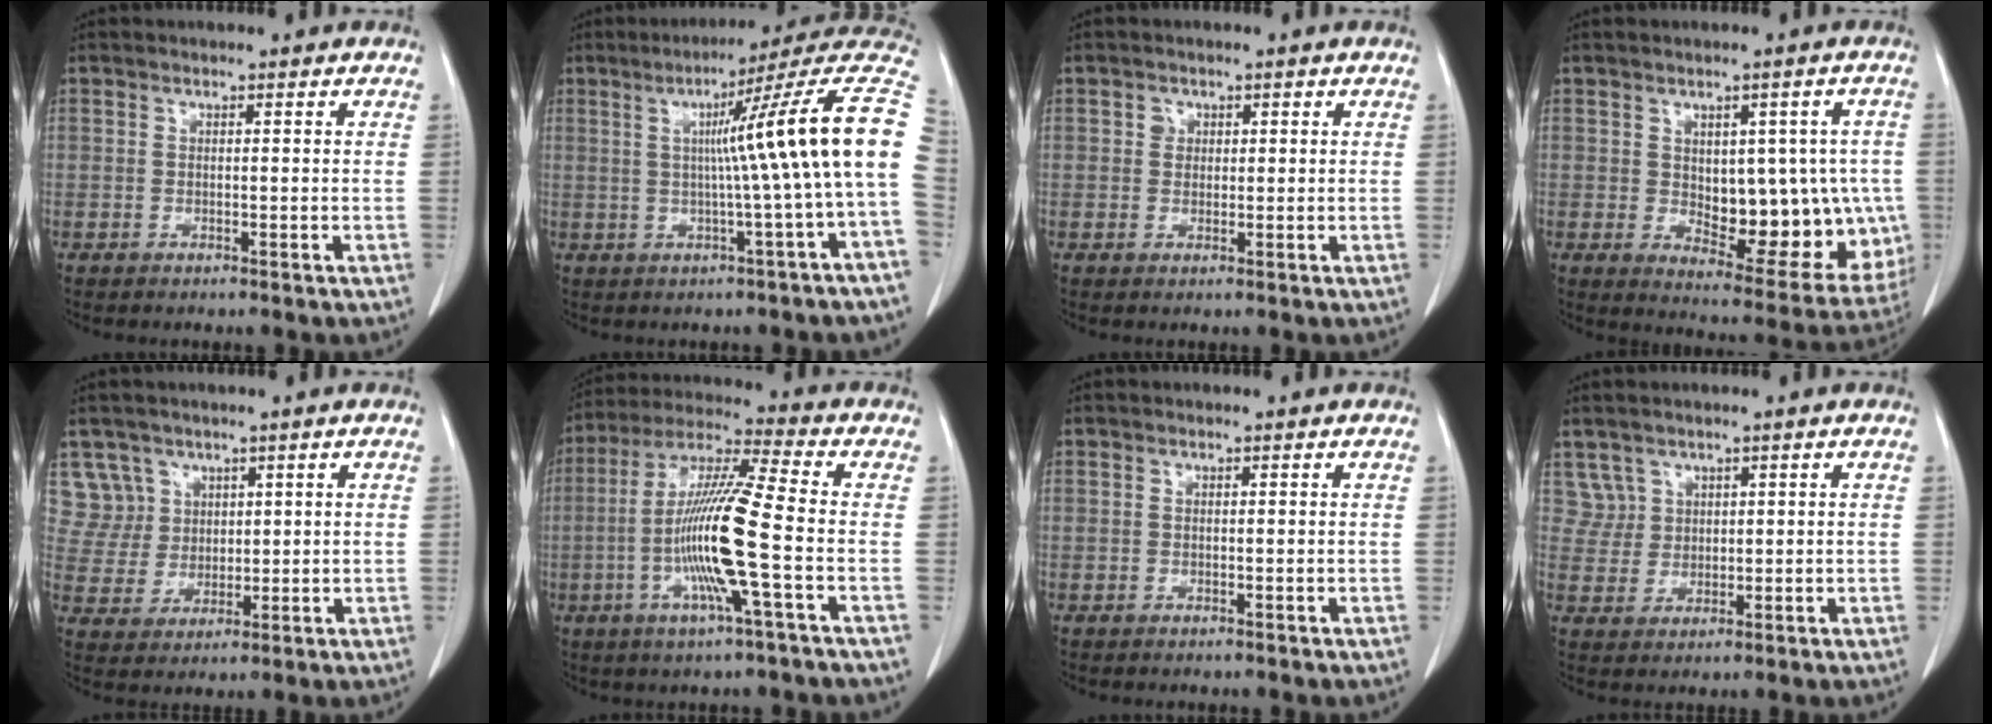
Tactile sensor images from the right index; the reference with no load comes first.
{"total": 15.7, "force": [0.9, -2.1, 15.5], "torque": [-0.191, 0.027, 0.004]}
{"total": 1.6, "force": [0.6, 1.4, 0.4], "torque": [-0.002, 0.002, 0.005]}
{"total": 15.5, "force": [-0.9, 7.8, 13.4], "torque": [-0.153, 0.006, 0.014]}
{"total": 6.5, "force": [3.6, 5.4, -0.4], "torque": [0.013, 0.010, 0.082]}
{"total": 13.9, "force": [-3.0, -0.5, 13.6], "torque": [-0.270, -0.004, -0.066]}
{"total": 0.0}
{"total": 3.6, "force": [2.2, 2.8, -0.5], "torque": [0.021, 0.004, 0.043]}